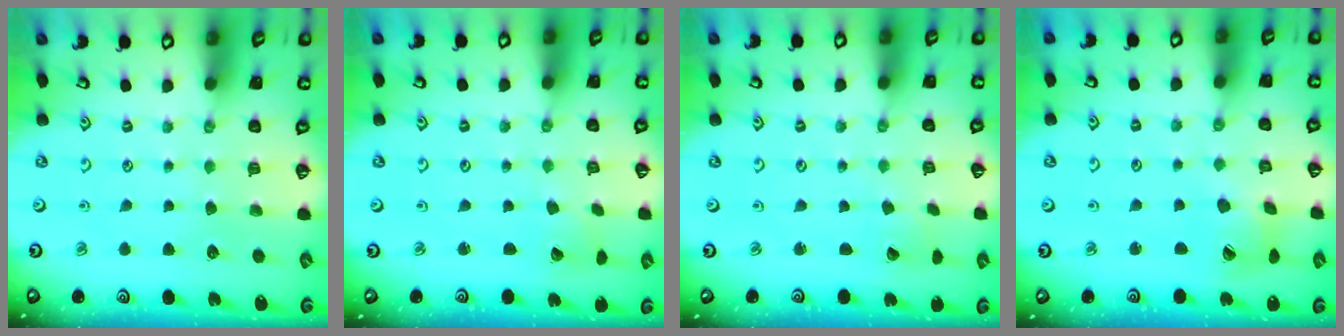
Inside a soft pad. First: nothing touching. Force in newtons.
{"total": 1.9, "press": 1.9, "slide": 0.2}
{"total": 0.7, "press": 0.7, "slide": 0.1}
{"total": 6.7, "press": 6.7, "slide": 0.9}